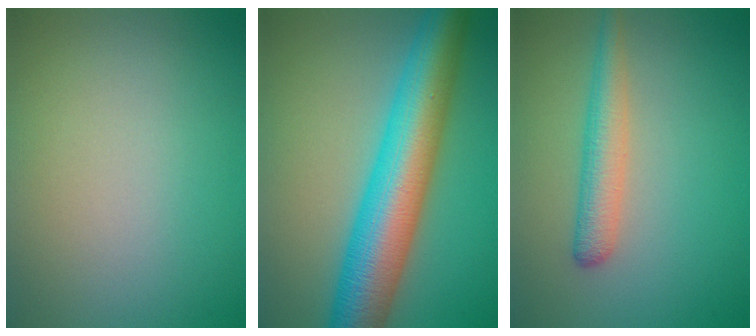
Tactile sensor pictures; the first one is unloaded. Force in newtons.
{"total": 10.8, "press": 10.8, "slide": 0.2}
{"total": 2.9, "press": 2.9, "slide": 0.1}